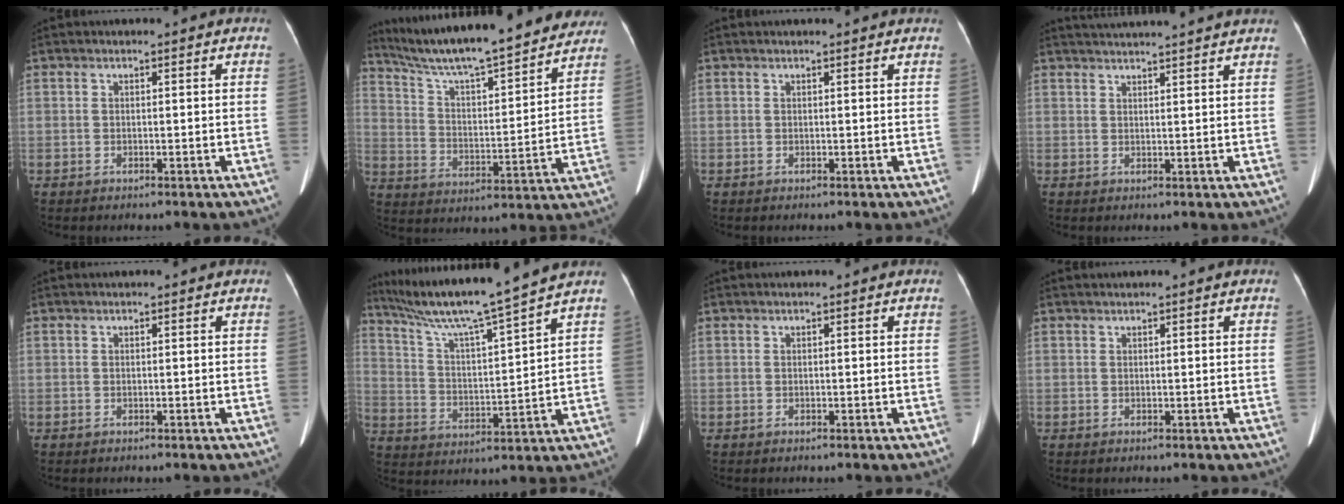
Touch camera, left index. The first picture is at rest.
{"total": 23.8, "force": [21.2, 2.8, 10.4], "torque": [-0.176, -0.005, 0.309]}
{"total": 2.7, "force": [2.6, 0.0, 0.7], "torque": [-0.012, 0.012, 0.026]}
{"total": 10.7, "force": [10.0, -0.9, 3.6], "torque": [-0.061, 0.014, 0.125]}
{"total": 0.0}
{"total": 15.1, "force": [12.8, -2.1, 7.8], "torque": [-0.142, -0.002, 0.220]}
{"total": 0.0}
{"total": 0.6, "force": [0.6, 0.0, 0.3], "torque": [-0.006, 0.012, 0.014]}